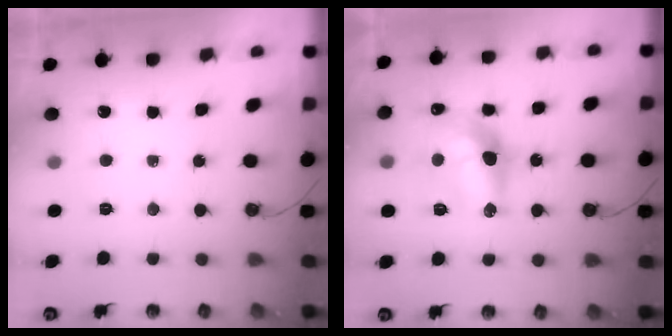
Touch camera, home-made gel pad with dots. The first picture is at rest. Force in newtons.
{"total": 14.4, "press": 14.3, "slide": 1.3}